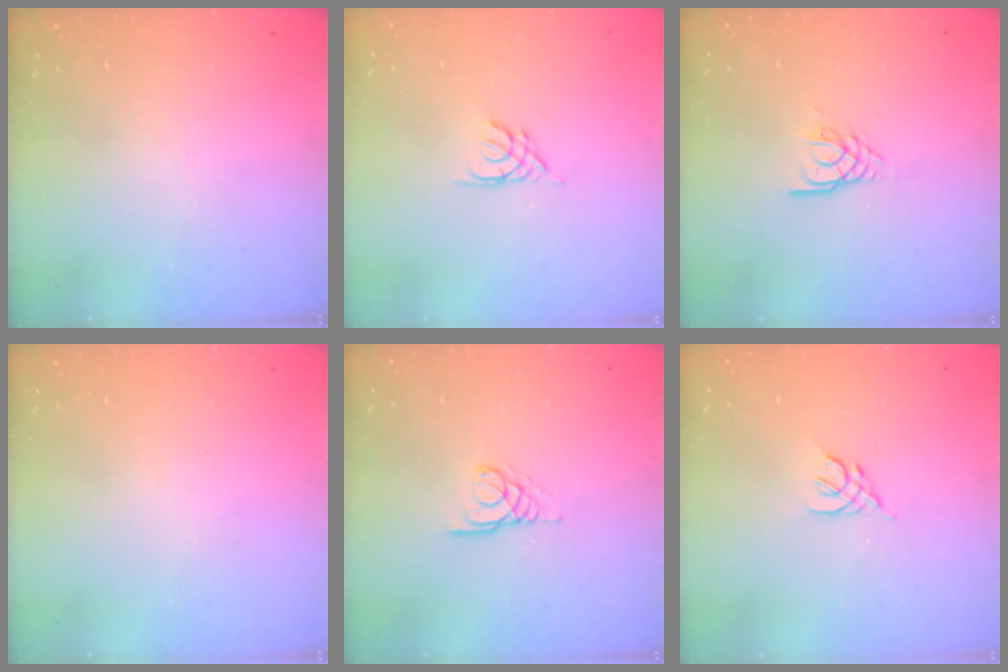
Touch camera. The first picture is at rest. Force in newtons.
{"total": 2.1, "press": 2.0, "slide": 0.4}
{"total": 2.9, "press": 2.8, "slide": 0.4}
{"total": 0.0}
{"total": 3.0, "press": 3.0, "slide": 0.1}
{"total": 2.8, "press": 2.8, "slide": 0.7}